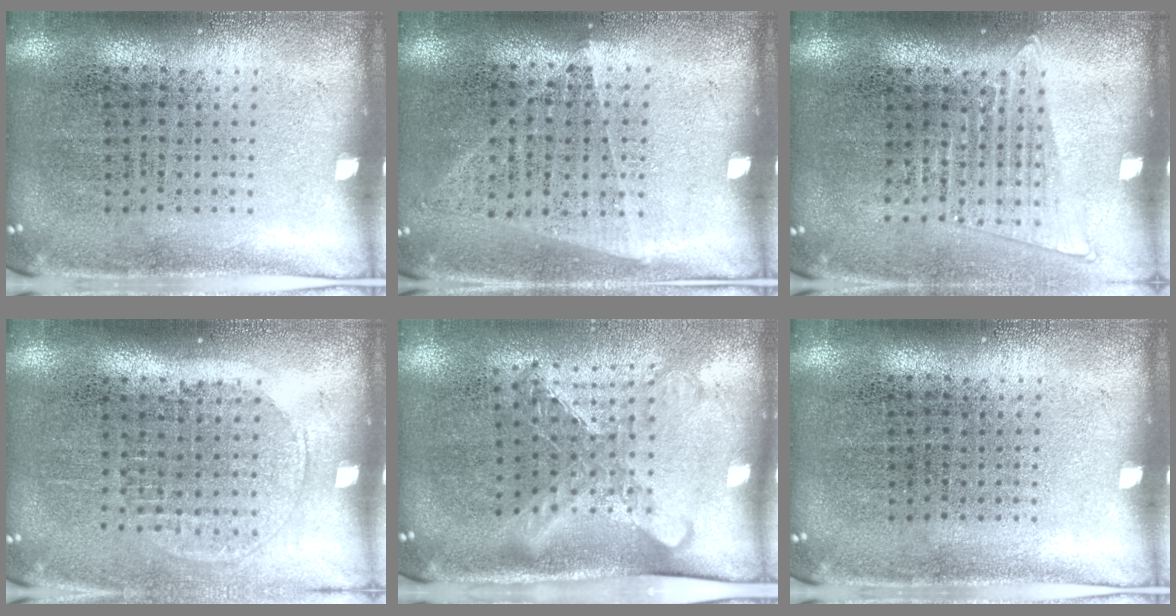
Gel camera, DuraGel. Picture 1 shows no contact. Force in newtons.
{"total": 1.0, "press": 0.9, "slide": 0.4}
{"total": 1.4, "press": 1.3, "slide": 0.5}
{"total": 1.3, "press": 1.2, "slide": 0.6}
{"total": 1.6, "press": 1.3, "slide": 0.9}
{"total": 0.0}